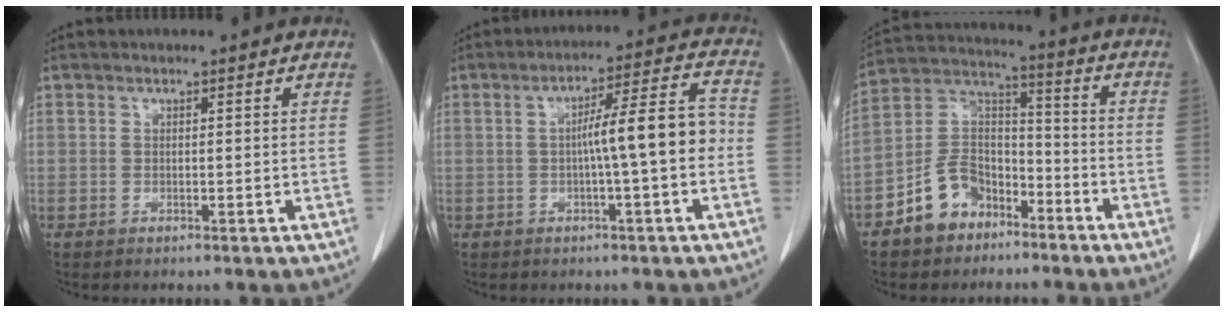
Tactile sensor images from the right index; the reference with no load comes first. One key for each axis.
{"total": 8.5, "fx": -1.0, "fy": 0.4, "fz": 8.4, "tx": -0.126, "ty": 0.024, "tz": -0.017}
{"total": 10.3, "fx": -6.3, "fy": 7.1, "fz": 4.0, "tx": -0.086, "ty": 0.033, "tz": -0.116}